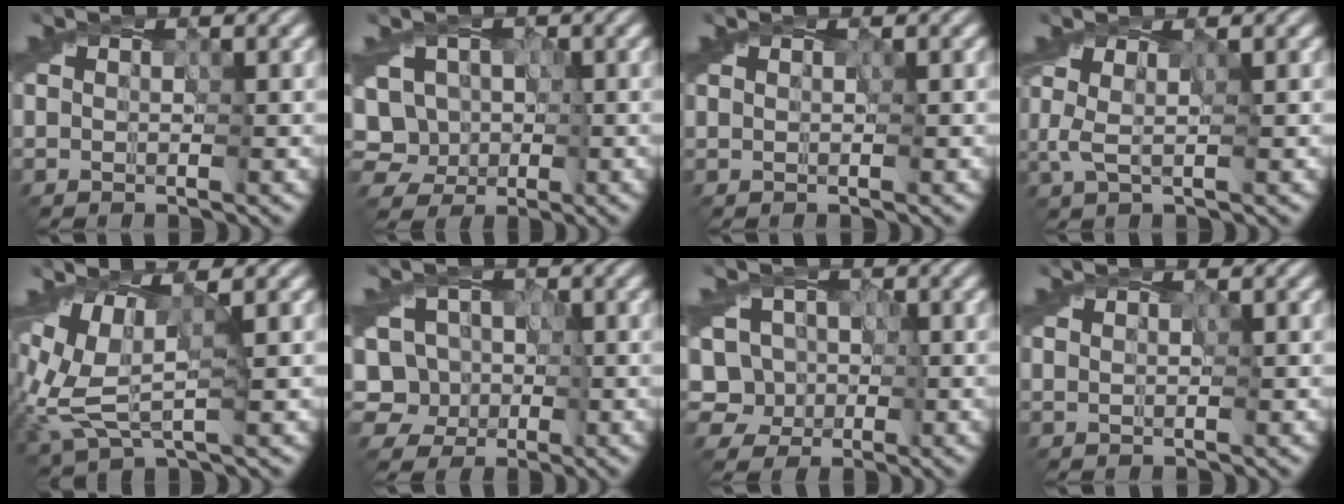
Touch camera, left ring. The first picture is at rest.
{"total": 5.0, "force": [0.8, 4.4, 2.3], "torque": [-0.031, 0.025, -0.009]}
{"total": 0.0}
{"total": 1.3, "force": [0.6, 0.0, 1.2], "torque": [-0.033, 0.001, 0.009]}
{"total": 4.6, "force": [0.6, 1.8, 4.2], "torque": [-0.114, -0.002, 0.015]}
{"total": 5.6, "force": [0.5, 5.1, 2.2], "torque": [-0.024, 0.043, -0.031]}
{"total": 4.9, "force": [0.4, 4.6, 1.8], "torque": [-0.013, 0.036, -0.026]}
{"total": 0.0}